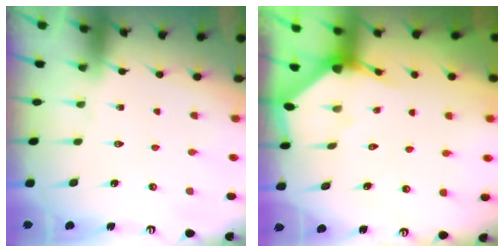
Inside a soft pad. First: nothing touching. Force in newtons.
{"total": 2.9, "press": 2.9, "slide": 0.3}